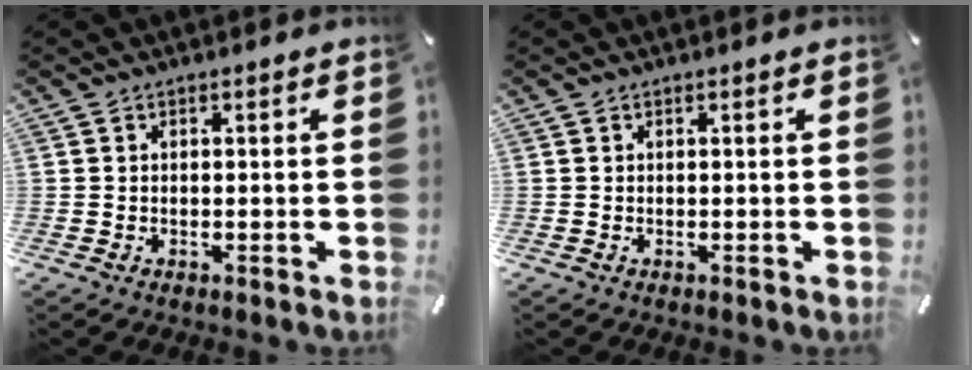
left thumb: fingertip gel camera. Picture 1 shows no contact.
{"total": 0.0}